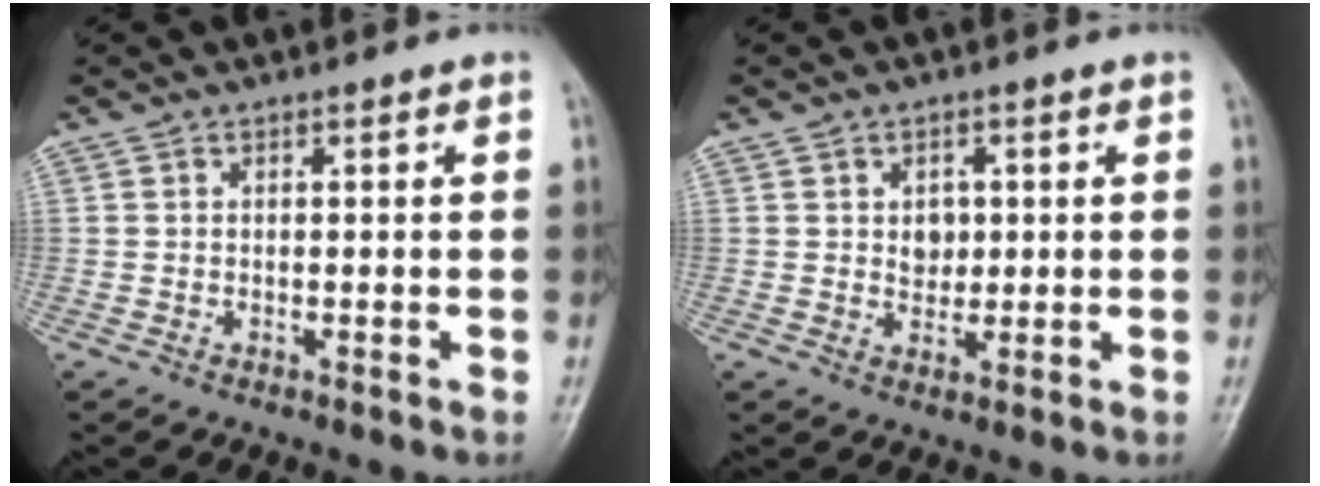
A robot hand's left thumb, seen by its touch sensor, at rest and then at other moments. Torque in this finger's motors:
{"motor_torque": [0.06, 0.06, 0.06, -0.02, 0.00]}